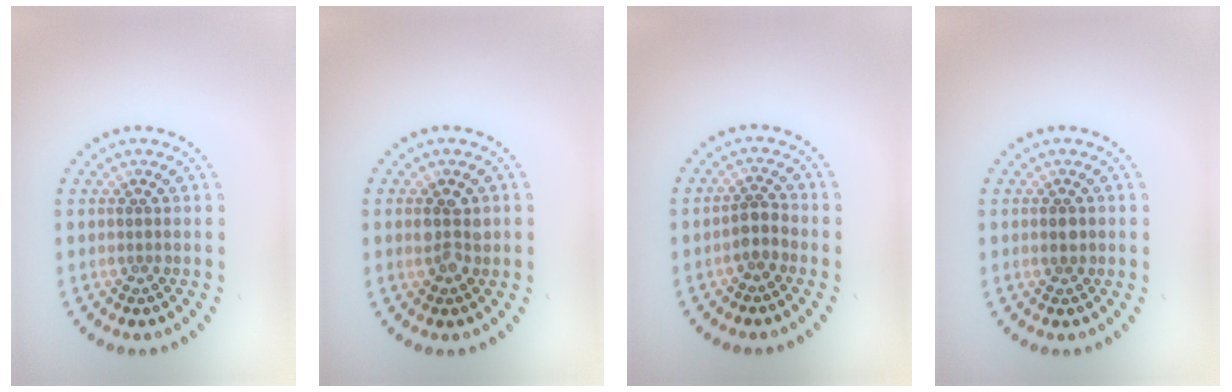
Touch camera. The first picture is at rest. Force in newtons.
{"total": 2.0, "press": 1.9, "slide": 0.4}
{"total": 1.9, "press": 1.6, "slide": 1.0}
{"total": 1.3, "press": 1.3, "slide": 0.1}